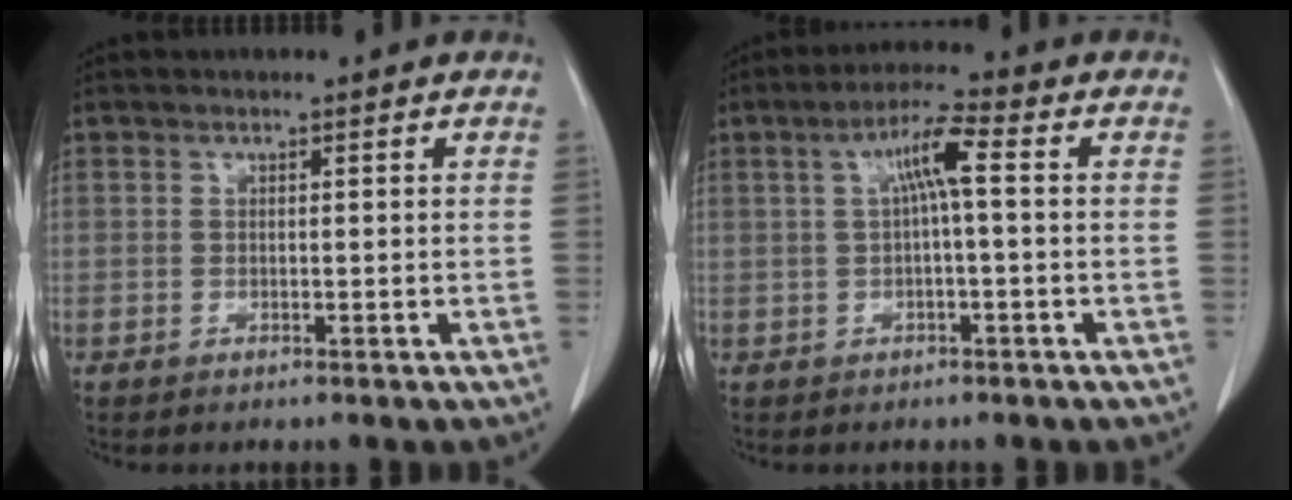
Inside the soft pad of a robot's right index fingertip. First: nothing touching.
{"total": 5.4, "force": [0.8, 0.4, 5.3], "torque": [-0.099, 0.018, 0.015]}